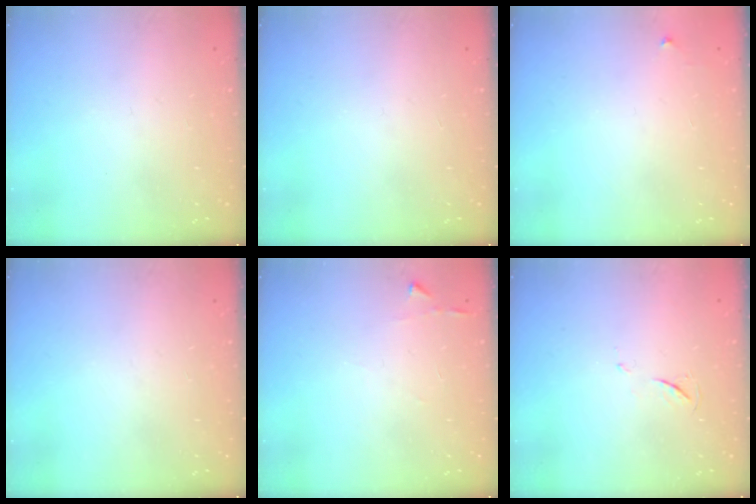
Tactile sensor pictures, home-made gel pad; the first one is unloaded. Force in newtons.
{"total": 0.0}
{"total": 3.2, "press": 3.2, "slide": 0.5}
{"total": 0.0}
{"total": 2.9, "press": 2.9, "slide": 0.3}
{"total": 4.1, "press": 4.1, "slide": 0.6}